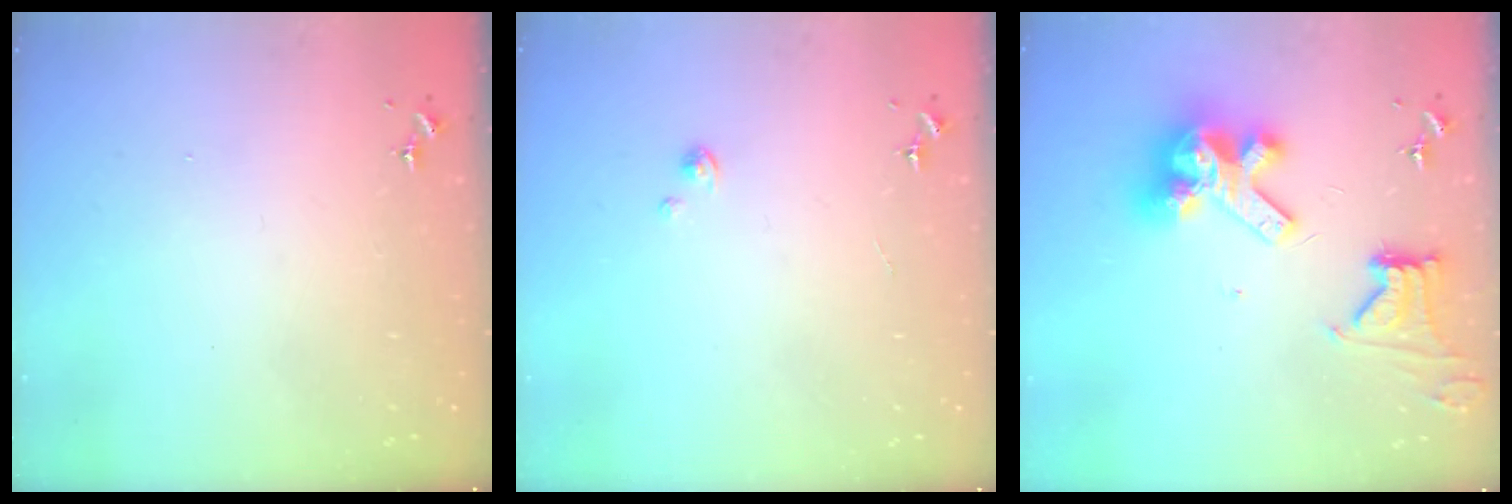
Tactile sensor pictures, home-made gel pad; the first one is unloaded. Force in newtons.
{"total": 1.0, "press": 1.0, "slide": 0.1}
{"total": 14.5, "press": 14.5, "slide": 0.9}